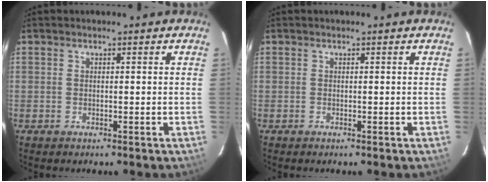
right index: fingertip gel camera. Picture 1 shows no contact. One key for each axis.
{"total": 0.0}